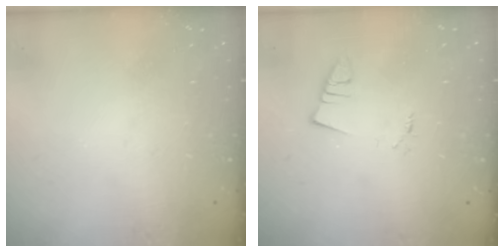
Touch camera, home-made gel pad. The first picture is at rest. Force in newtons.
{"total": 1.3, "press": 1.3, "slide": 0.1}